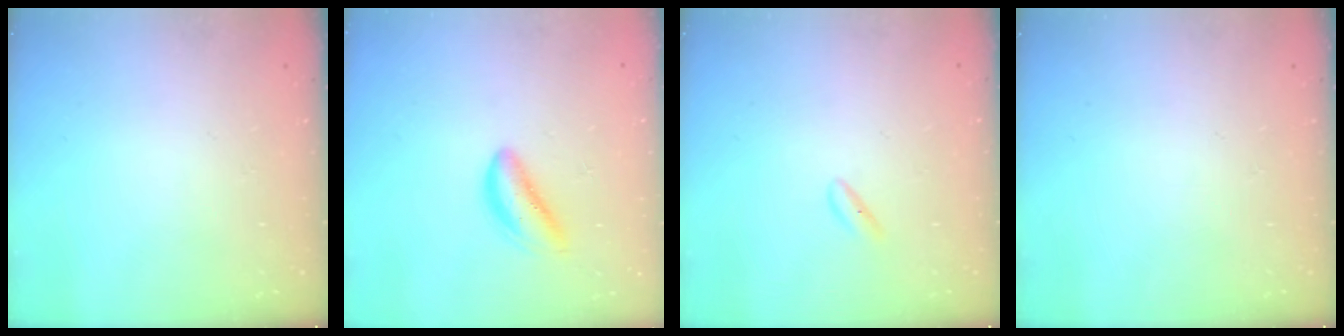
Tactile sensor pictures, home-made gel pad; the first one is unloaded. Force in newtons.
{"total": 4.2, "press": 4.0, "slide": 1.3}
{"total": 2.0, "press": 1.8, "slide": 0.7}
{"total": 0.0}